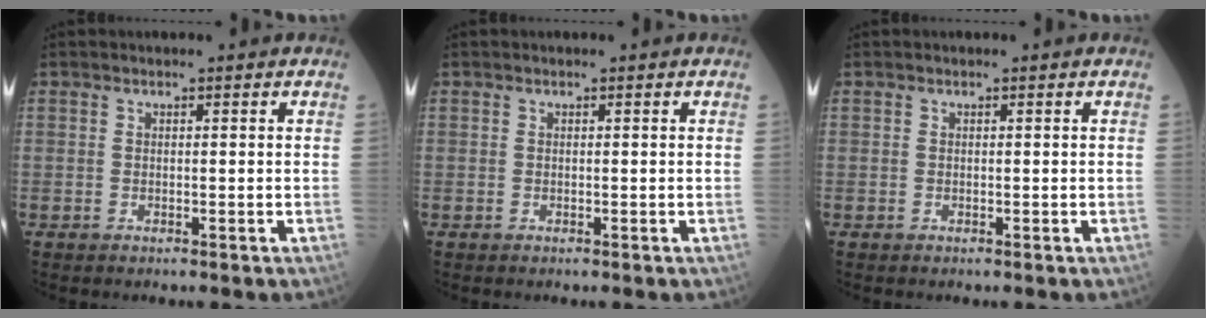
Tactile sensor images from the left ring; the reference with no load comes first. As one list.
[{"total": 0.0}, {"total": 0.0}]